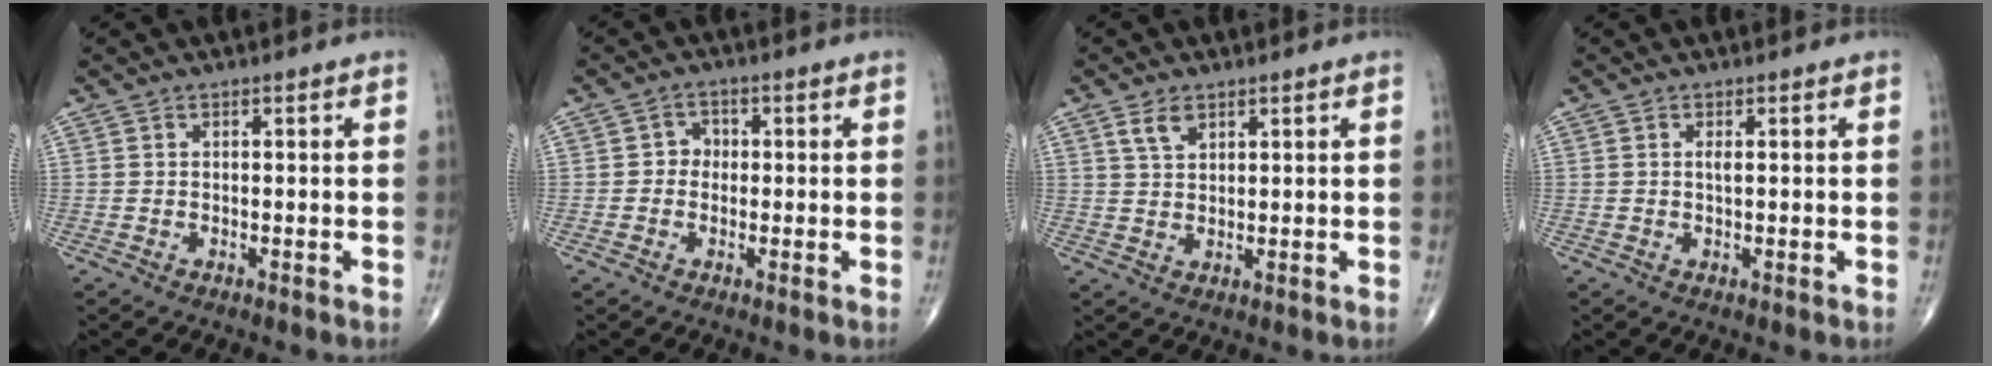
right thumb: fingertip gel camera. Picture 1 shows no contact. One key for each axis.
{"total": 2.6, "fx": -0.1, "fy": 2.3, "fz": 1.1, "tx": 0.003, "ty": 0.009, "tz": -0.010}
{"total": 3.5, "fx": 2.1, "fy": 1.9, "fz": 2.1, "tx": -0.034, "ty": -0.008, "tz": 0.044}
{"total": 1.2, "fx": 0.2, "fy": 0.3, "fz": 1.1, "tx": -0.022, "ty": -0.001, "tz": 0.004}